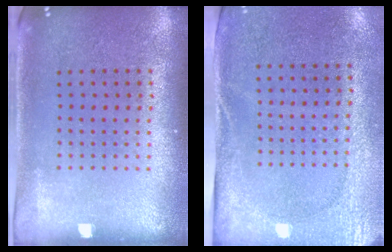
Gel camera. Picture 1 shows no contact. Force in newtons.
{"total": 2.7, "press": 2.1, "slide": 1.6}